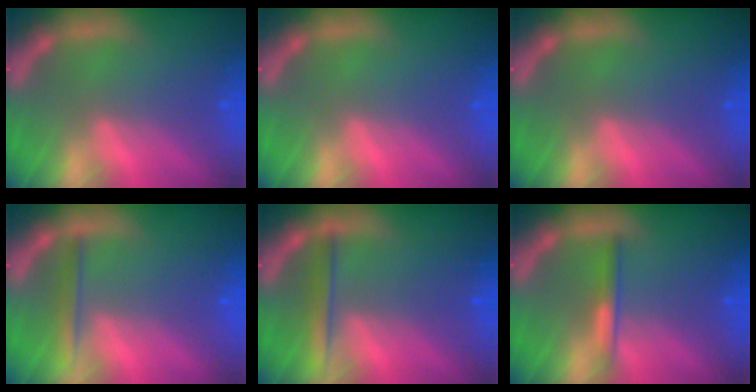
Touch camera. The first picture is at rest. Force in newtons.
{"total": 0.0}
{"total": 0.0}
{"total": 2.0}
{"total": 2.5}
{"total": 1.9}